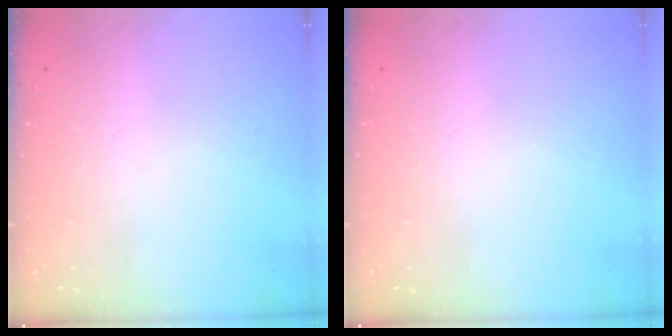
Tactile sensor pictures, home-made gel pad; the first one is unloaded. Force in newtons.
{"total": 0.0}